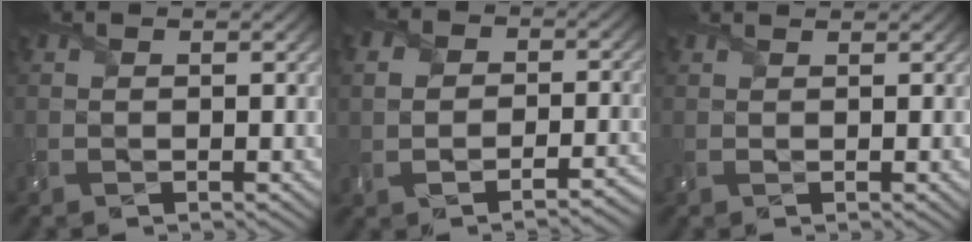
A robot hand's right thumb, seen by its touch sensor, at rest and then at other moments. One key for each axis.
{"total": 6.2, "fx": -1.5, "fy": 5.0, "fz": 3.4, "tx": -0.049, "ty": 0.000, "tz": -0.033}
{"total": 1.7, "fx": 1.4, "fy": 0.3, "fz": 1.0, "tx": -0.026, "ty": 0.002, "tz": 0.020}